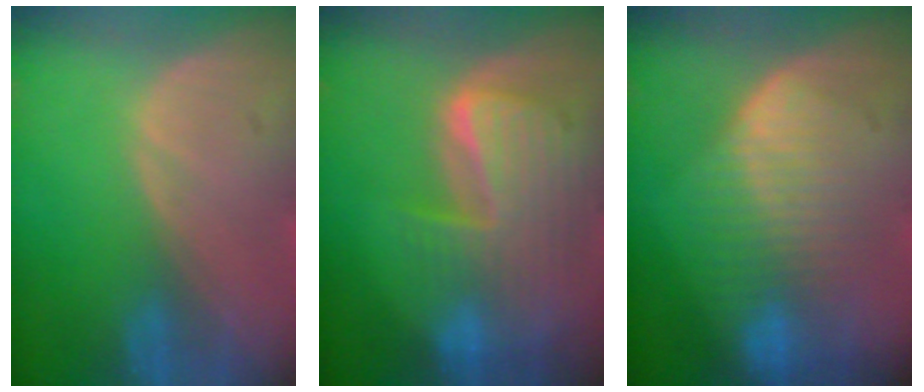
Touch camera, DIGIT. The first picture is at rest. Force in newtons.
{"total": 9.9, "press": 8.5, "slide": 5.1}
{"total": 8.2, "press": 7.5, "slide": 3.5}